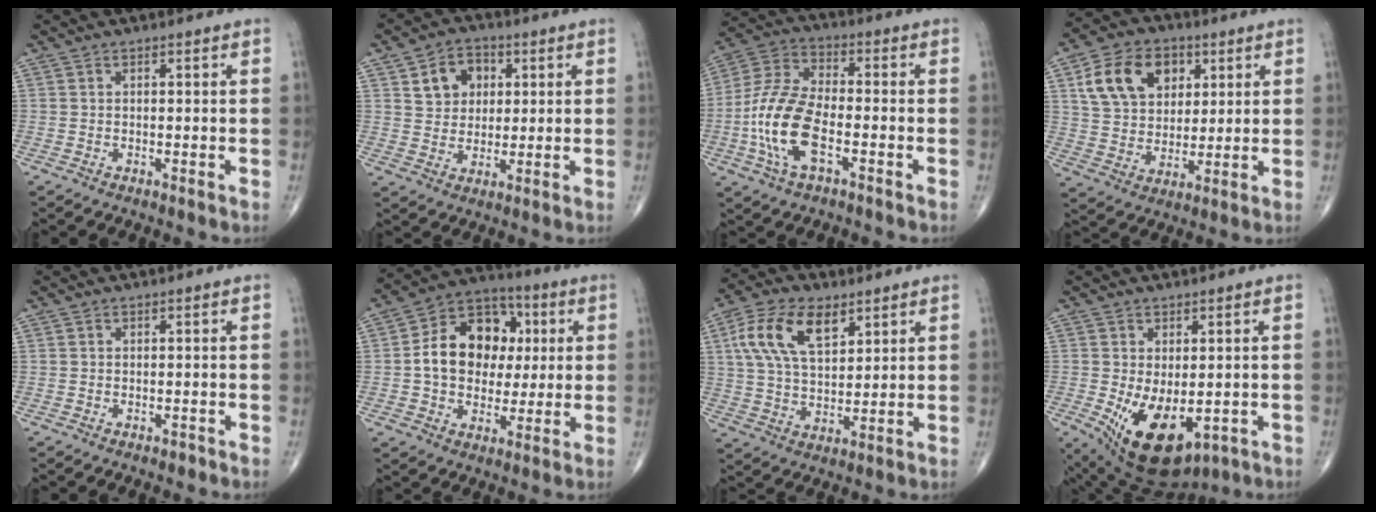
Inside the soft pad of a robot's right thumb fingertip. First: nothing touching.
{"total": 8.2, "force": [2.8, 6.5, 4.0], "torque": [-0.028, -0.007, 0.046]}
{"total": 14.1, "force": [-4.2, 6.5, 11.8], "torque": [-0.254, 0.025, -0.082]}
{"total": 14.7, "force": [5.4, 10.5, 8.7], "torque": [-0.124, -0.008, 0.098]}
{"total": 0.7, "force": [-0.5, 0.5, 0.3], "torque": [-0.002, 0.000, -0.007]}
{"total": 15.8, "force": [1.5, 12.1, 10.1], "torque": [-0.124, 0.020, 0.019]}
{"total": 13.3, "force": [5.7, 7.0, 9.8], "torque": [-0.178, -0.007, 0.108]}
{"total": 13.0, "force": [-3.4, 7.2, 10.3], "torque": [-0.163, -0.011, -0.026]}